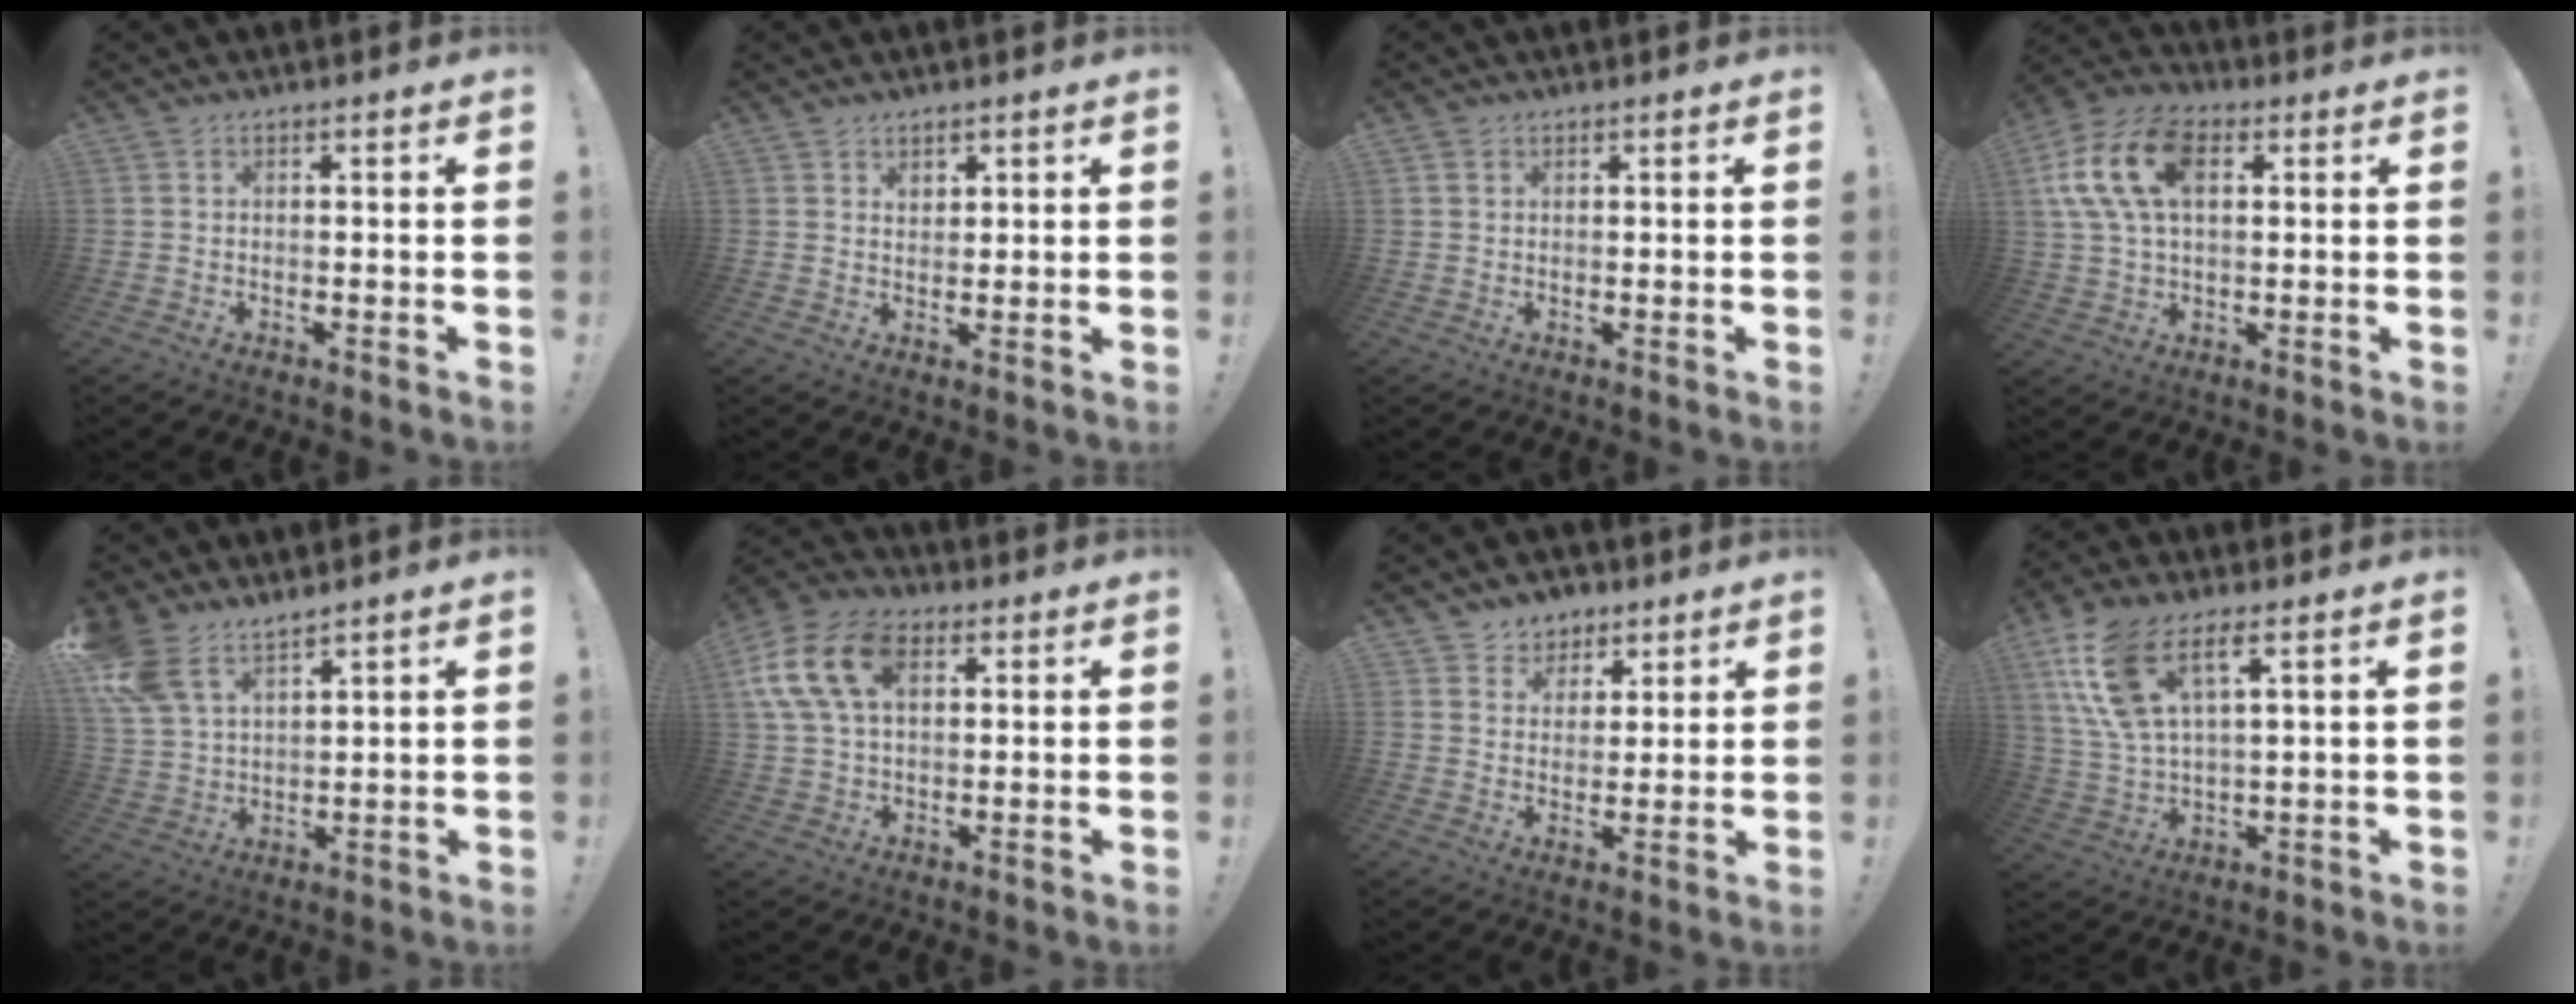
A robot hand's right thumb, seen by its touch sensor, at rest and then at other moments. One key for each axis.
{"total": 2.5, "fx": 1.9, "fy": 1.6, "fz": 0.3, "tx": 0.006, "ty": -0.009, "tz": 0.033}
{"total": 1.4, "fx": 0.9, "fy": 0.9, "fz": 0.4, "tx": -0.003, "ty": -0.001, "tz": 0.018}
{"total": 16.9, "fx": 4.7, "fy": 10.4, "fz": 12.5, "tx": -0.247, "ty": 0.000, "tz": 0.083}
{"total": 10.3, "fx": 8.2, "fy": 4.6, "fz": 4.2, "tx": -0.093, "ty": -0.039, "tz": 0.164}
{"total": 16.4, "fx": 5.1, "fy": 10.7, "fz": 11.2, "tx": -0.224, "ty": -0.003, "tz": 0.094}
{"total": 6.3, "fx": 4.1, "fy": 4.8, "fz": 0.2, "tx": -0.001, "ty": -0.034, "tz": 0.082}
{"total": 13.6, "fx": 6.6, "fy": 5.6, "fz": 10.5, "tx": -0.216, "ty": -0.010, "tz": 0.121}